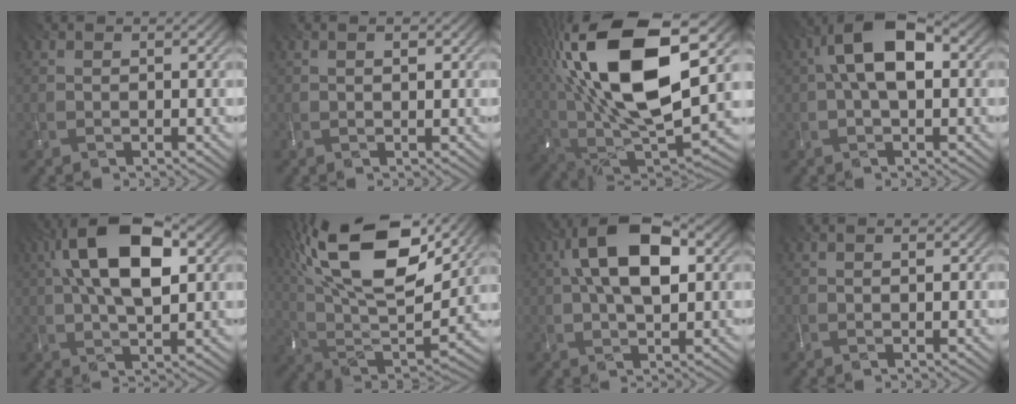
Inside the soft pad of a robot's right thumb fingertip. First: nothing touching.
{"total": 1.4, "force": [0.2, 0.3, 1.4], "torque": [-0.015, 0.000, 0.005]}
{"total": 21.0, "force": [6.1, 9.8, 17.6], "torque": [-0.374, 0.032, 0.104]}
{"total": 8.8, "force": [0.9, 4.2, 7.7], "torque": [-0.146, 0.018, 0.005]}
{"total": 12.9, "force": [3.0, 5.8, 11.2], "torque": [-0.207, 0.023, 0.045]}
{"total": 17.8, "force": [9.0, 7.6, 13.4], "torque": [-0.287, 0.023, 0.150]}
{"total": 11.2, "force": [2.1, 5.1, 9.8], "torque": [-0.178, 0.024, 0.026]}
{"total": 1.2, "force": [0.0, 0.3, 1.2], "torque": [-0.014, 0.002, 0.001]}